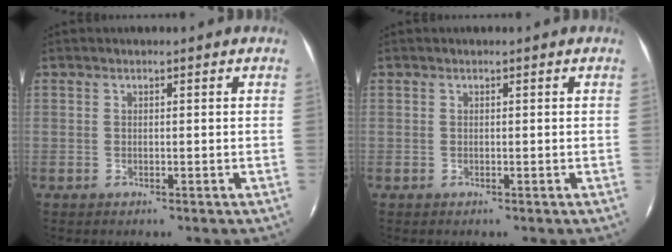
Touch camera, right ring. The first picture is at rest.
{"total": 0.0}